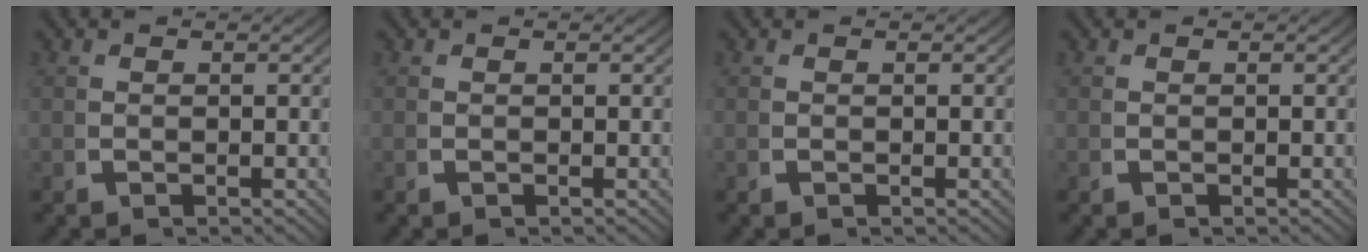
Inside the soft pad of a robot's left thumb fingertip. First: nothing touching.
{"total": 0.0}
{"total": 0.0}
{"total": 0.0}